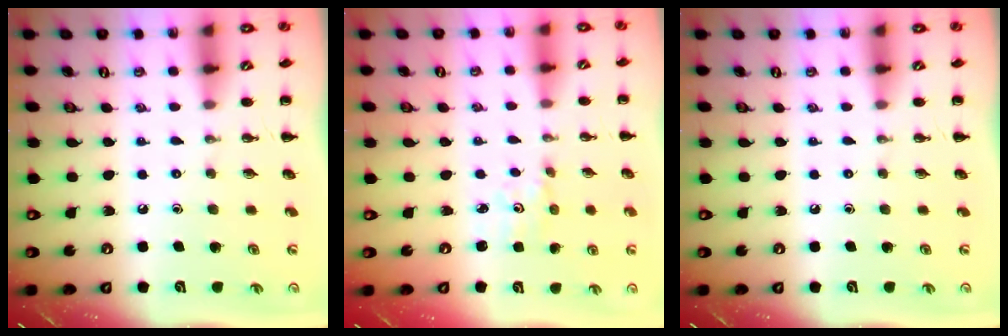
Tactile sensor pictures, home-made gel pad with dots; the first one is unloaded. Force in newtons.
{"total": 1.6, "press": 1.6, "slide": 0.4}
{"total": 0.0}